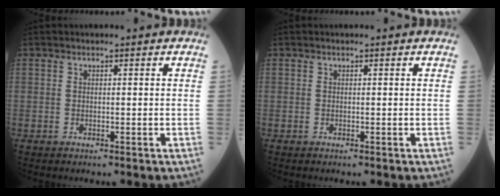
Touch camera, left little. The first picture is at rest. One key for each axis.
{"total": 0.0}